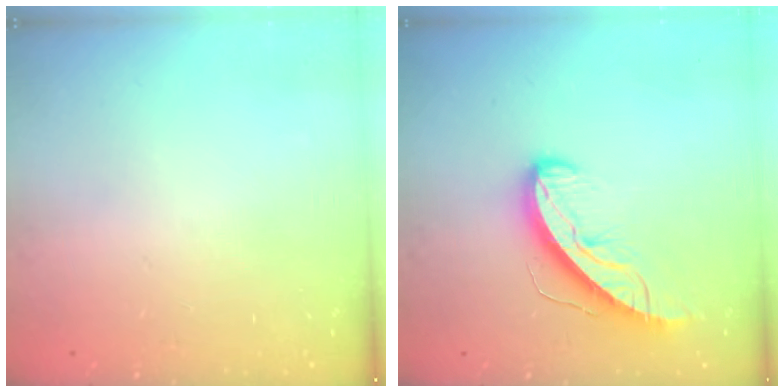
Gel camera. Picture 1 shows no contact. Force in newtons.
{"total": 10.9, "press": 10.9, "slide": 1.3}